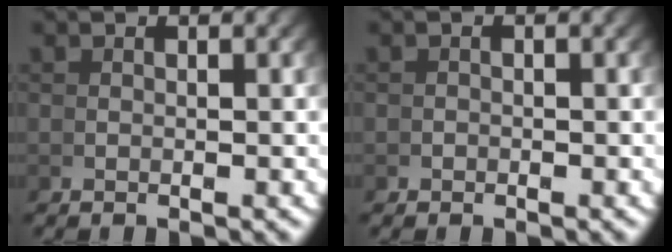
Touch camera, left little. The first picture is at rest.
{"total": 0.6, "force": [-0.3, -0.3, -0.5], "torque": [0.015, 0.000, -0.007]}